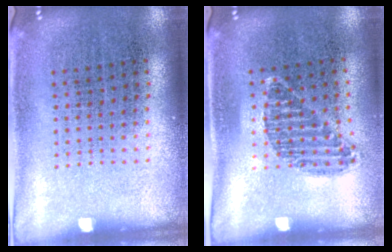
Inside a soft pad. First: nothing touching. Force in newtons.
{"total": 1.0, "press": 0.9, "slide": 0.5}